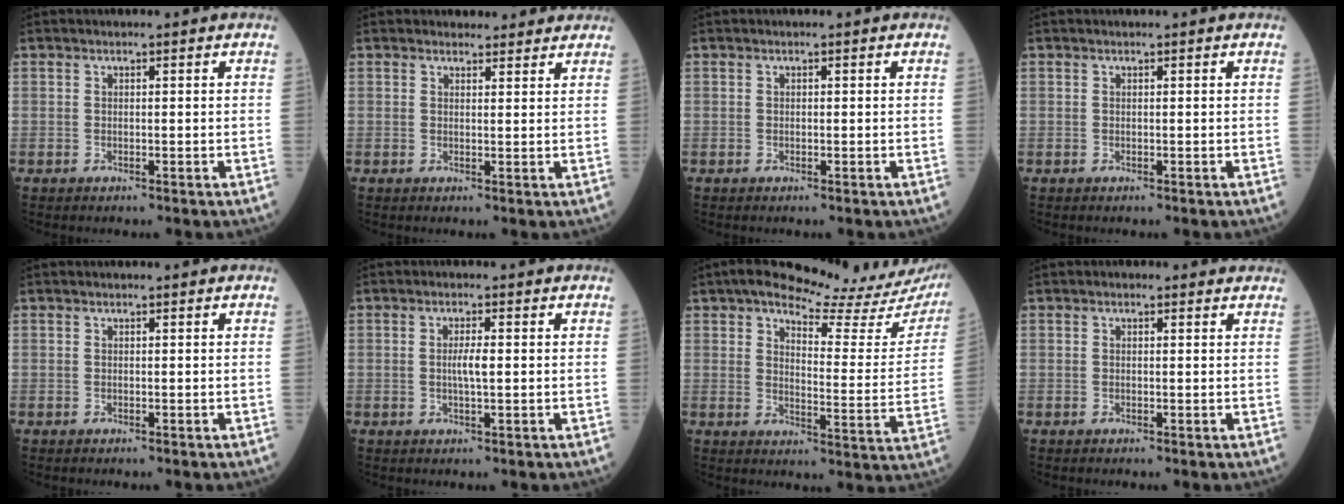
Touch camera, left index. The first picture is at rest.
{"total": 3.5, "force": [3.2, 1.6, 0.2], "torque": [0.006, 0.005, 0.028]}
{"total": 0.5, "force": [-0.5, 0.3, 0.0], "torque": [0.002, -0.003, -0.011]}
{"total": 0.0}
{"total": 0.0}
{"total": 2.6, "force": [-0.5, 0.5, 2.5], "torque": [-0.047, -0.003, -0.011]}
{"total": 20.1, "force": [17.6, 3.1, 9.2], "torque": [-0.124, -0.058, 0.200]}
{"total": 0.8, "force": [0.2, 0.7, 0.3], "torque": [-0.003, 0.004, -0.009]}